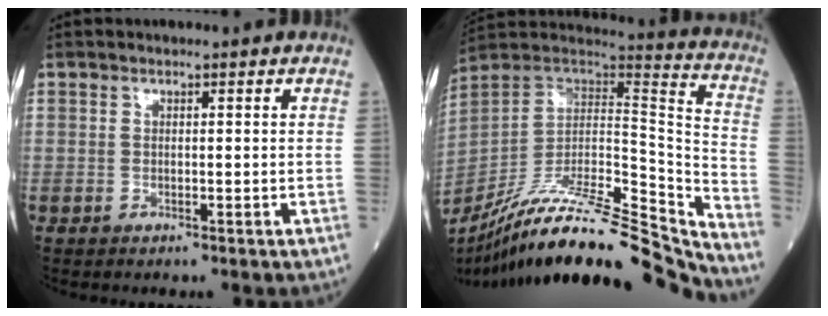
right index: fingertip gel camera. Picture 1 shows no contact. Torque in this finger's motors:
{"motor_torque": [-0.71, -1.42, 0.18, 0.07]}